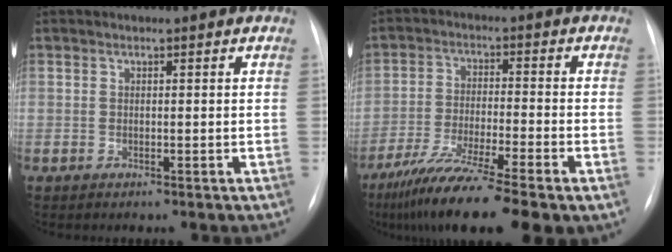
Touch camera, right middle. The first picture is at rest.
{"total": 14.5, "force": [-9.9, 0.9, 10.6], "torque": [-0.185, -0.038, -0.166]}